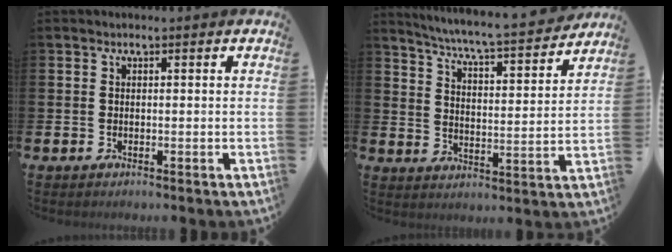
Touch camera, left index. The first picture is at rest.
{"total": 6.4, "force": [6.0, -0.4, 2.0], "torque": [-0.070, -0.051, 0.100]}